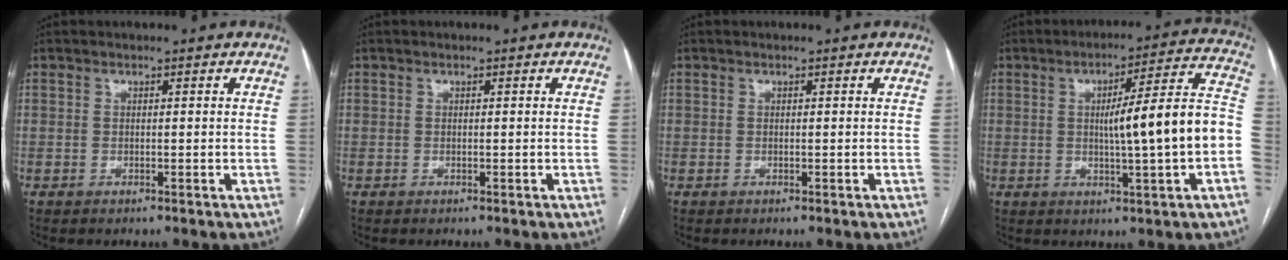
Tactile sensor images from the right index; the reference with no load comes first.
{"total": 0.0}
{"total": 0.0}
{"total": 13.7, "force": [-1.4, 0.2, 13.6], "torque": [-0.189, 0.024, -0.020]}